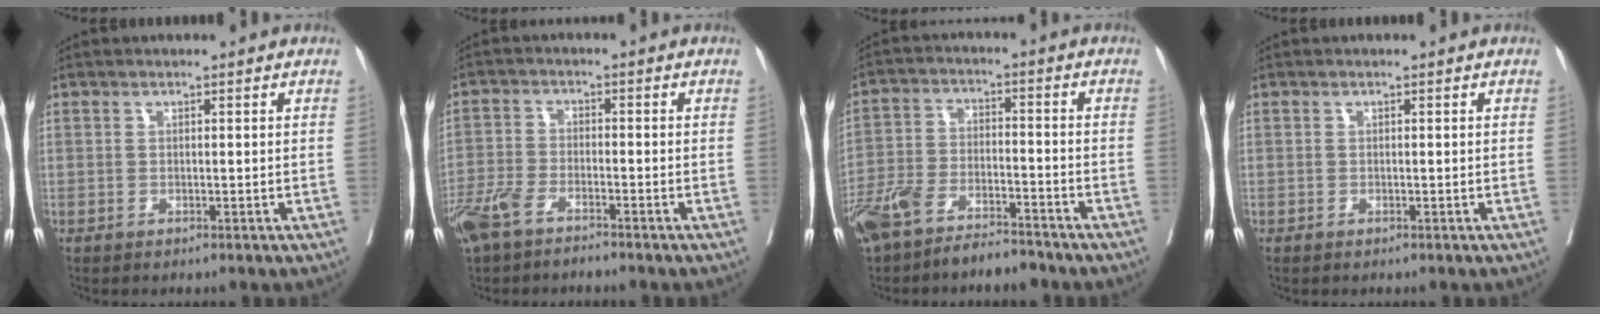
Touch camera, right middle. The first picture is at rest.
{"total": 6.3, "force": [-4.8, 2.0, 3.5], "torque": [-0.078, -0.007, -0.095]}
{"total": 10.9, "force": [-8.9, 3.2, 5.4], "torque": [-0.109, -0.005, -0.163]}
{"total": 0.0}